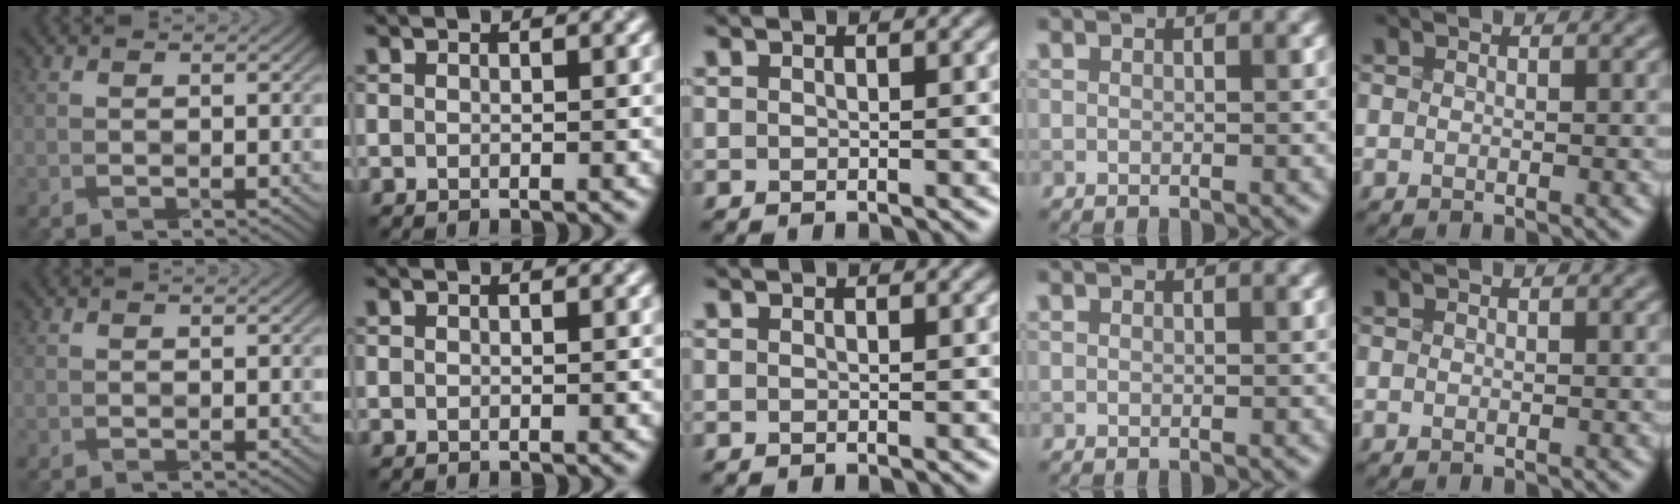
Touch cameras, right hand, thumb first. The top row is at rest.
{}